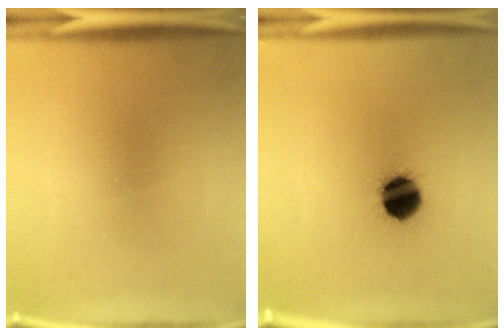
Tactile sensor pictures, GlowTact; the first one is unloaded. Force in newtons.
{"total": 10.5}